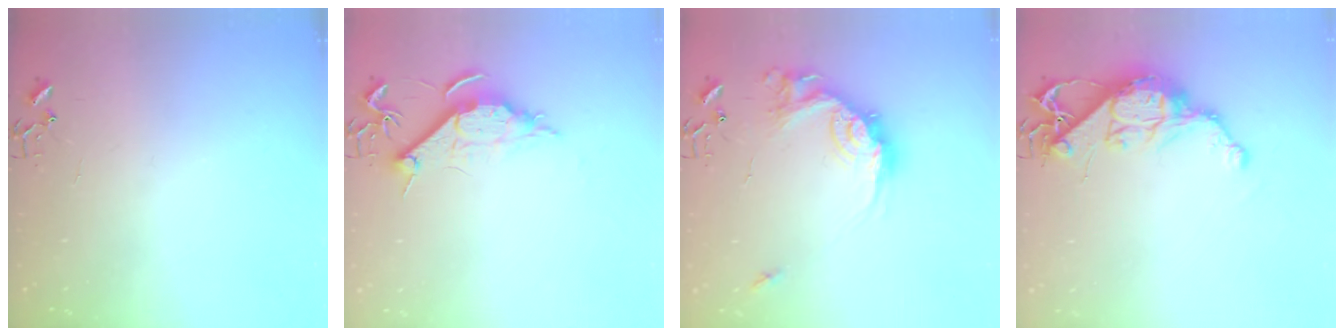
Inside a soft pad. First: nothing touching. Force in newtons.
{"total": 9.3, "press": 9.2, "slide": 1.0}
{"total": 16.6, "press": 16.6, "slide": 0.9}
{"total": 12.8, "press": 12.7, "slide": 1.0}